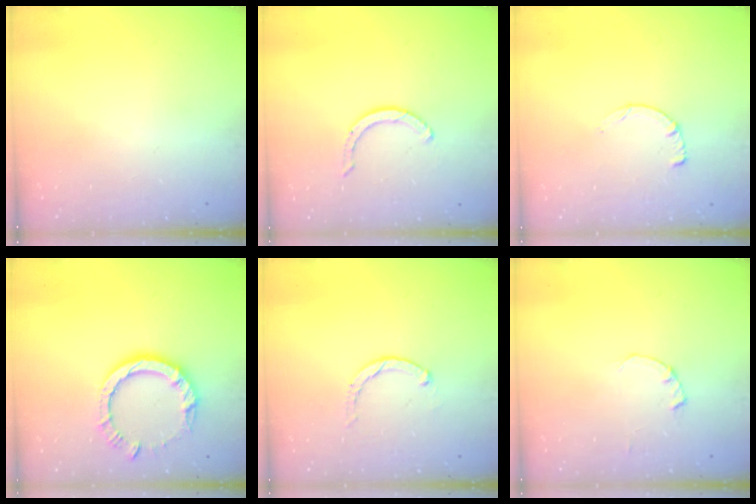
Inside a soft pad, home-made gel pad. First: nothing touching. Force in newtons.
{"total": 3.1, "press": 3.0, "slide": 0.3}
{"total": 3.0, "press": 3.0, "slide": 0.3}
{"total": 8.9, "press": 8.9, "slide": 1.0}
{"total": 0.6, "press": 0.6, "slide": 0.2}
{"total": 0.0}